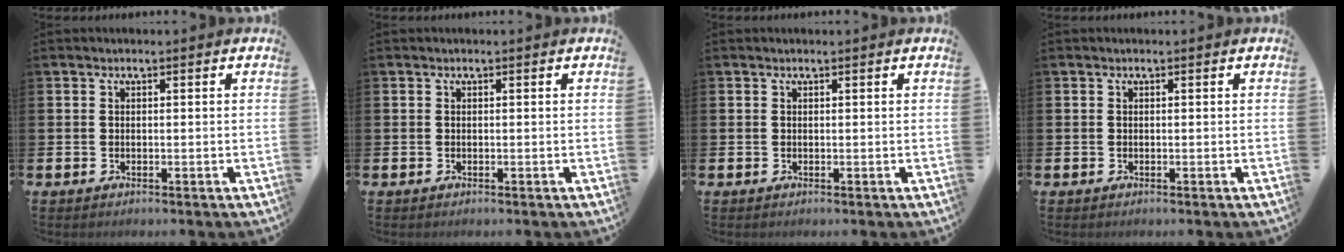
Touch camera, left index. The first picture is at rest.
{"total": 0.0}
{"total": 0.0}
{"total": 0.0}